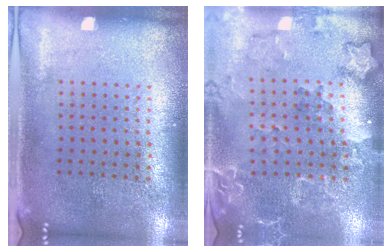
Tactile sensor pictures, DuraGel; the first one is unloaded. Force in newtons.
{"total": 2.0, "press": 1.9, "slide": 0.5}